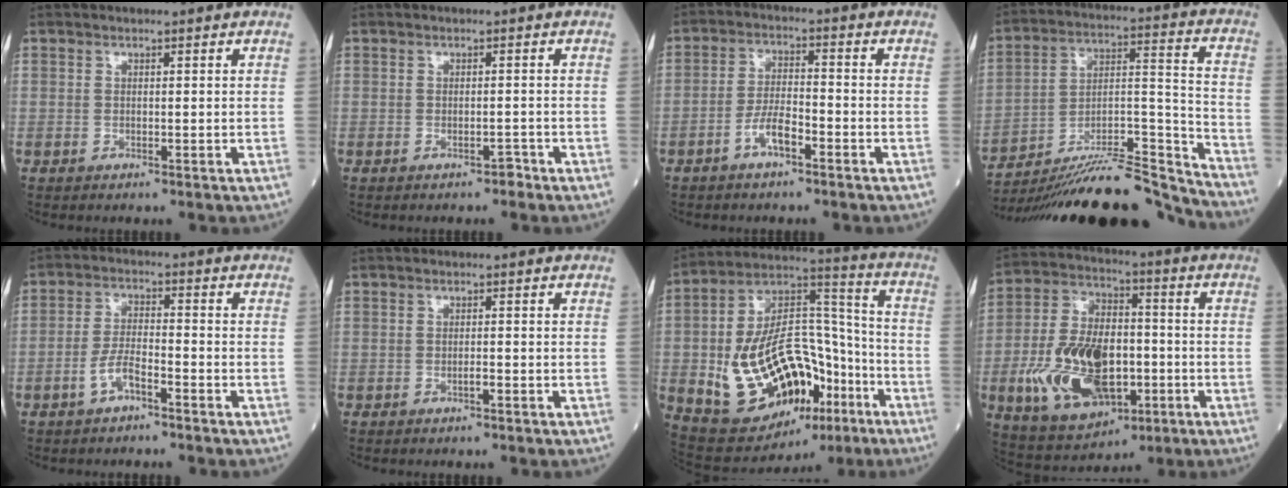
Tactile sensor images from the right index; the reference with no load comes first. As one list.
[{"total": 1.0, "force": [-0.8, 0.3, 0.5], "torque": [-0.009, 0.000, -0.012]}, {"total": 4.9, "force": [-2.8, 1.4, 3.9], "torque": [-0.076, 0.009, -0.055]}, {"total": 23.3, "force": [-22.2, 0.2, 7.3], "torque": [-0.111, 0.010, -0.352]}, {"total": 4.6, "force": [-2.6, 1.4, 3.5], "torque": [-0.071, 0.008, -0.052]}, {"total": 0.9, "force": [-0.5, 0.1, 0.7], "torque": [-0.012, 0.001, -0.009]}, {"total": 23.5, "force": [-7.5, 12.5, 18.4], "torque": [-0.333, 0.032, -0.100]}, {"total": 17.5, "force": [-4.5, 9.4, 14.0], "torque": [-0.289, 0.006, -0.071]}]